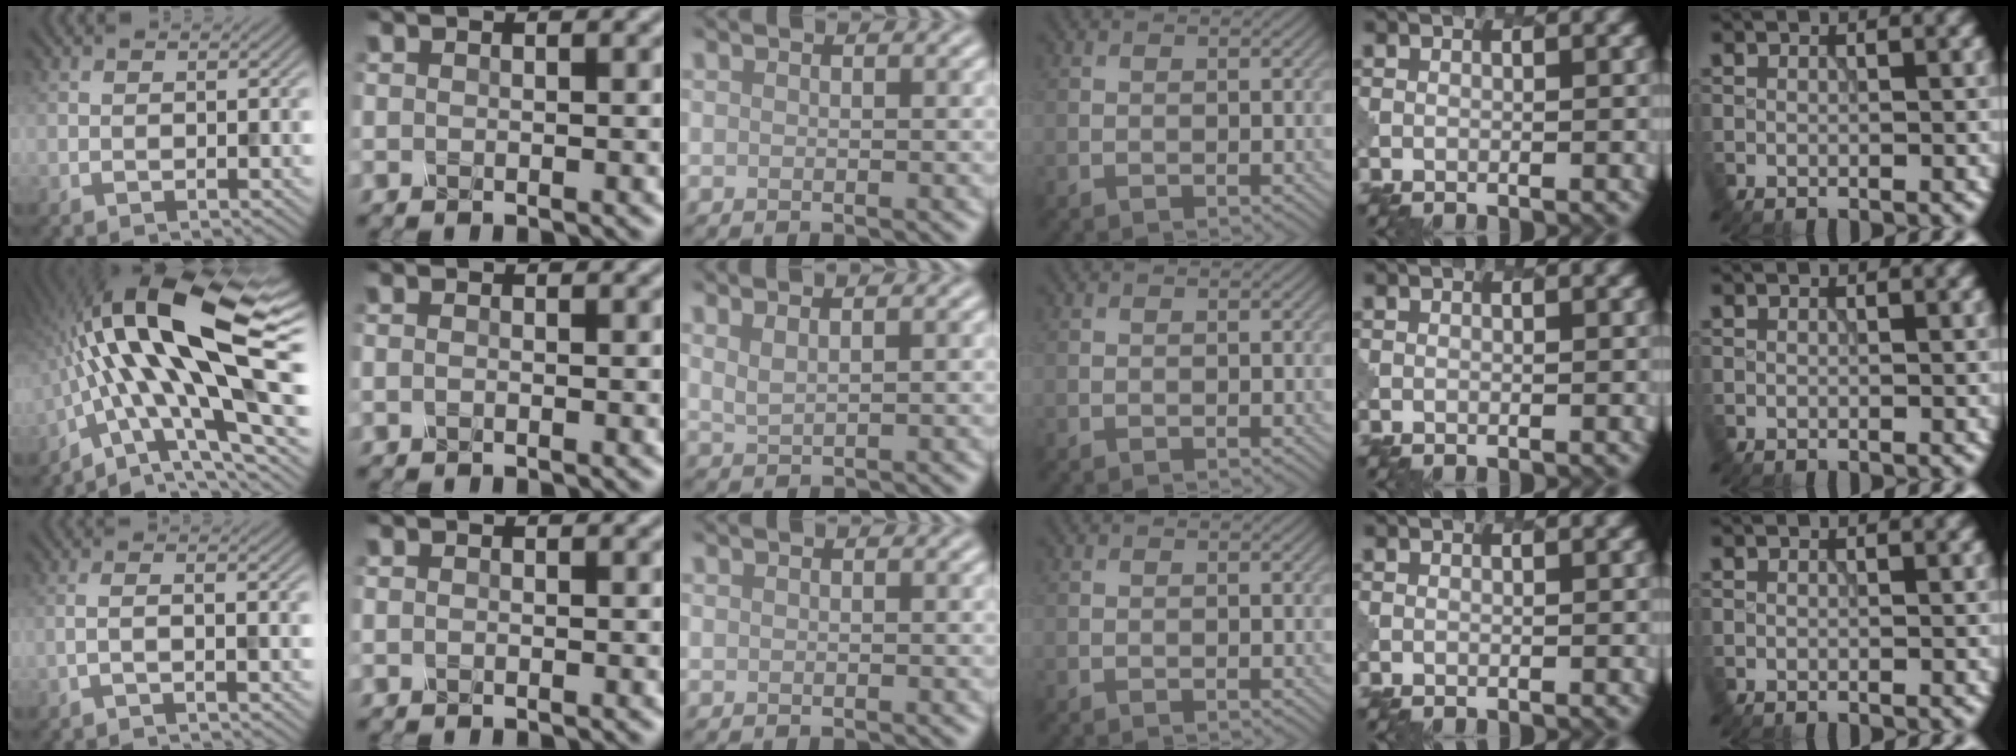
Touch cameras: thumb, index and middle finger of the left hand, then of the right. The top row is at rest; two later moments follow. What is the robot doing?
{"motion": "dispense", "object": "syringe"}